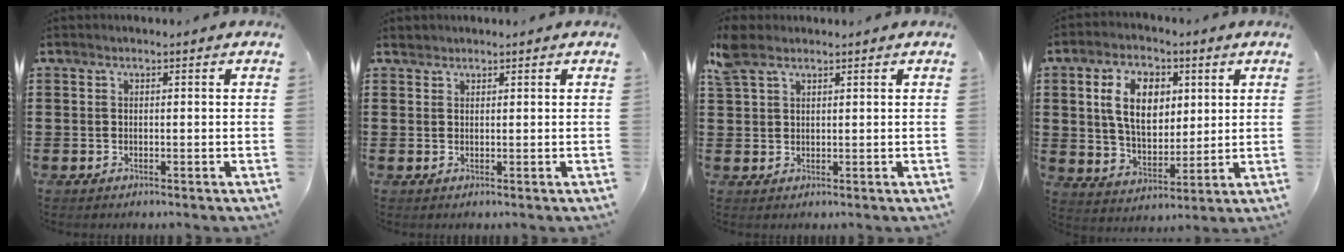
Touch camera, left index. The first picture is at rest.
{"total": 0.9, "force": [0.8, 0.4, 0.0], "torque": [-0.003, 0.002, 0.016]}
{"total": 3.3, "force": [2.2, 1.7, 1.7], "torque": [-0.049, 0.003, 0.040]}
{"total": 9.6, "force": [3.3, 6.0, 6.7], "torque": [-0.141, 0.012, 0.057]}